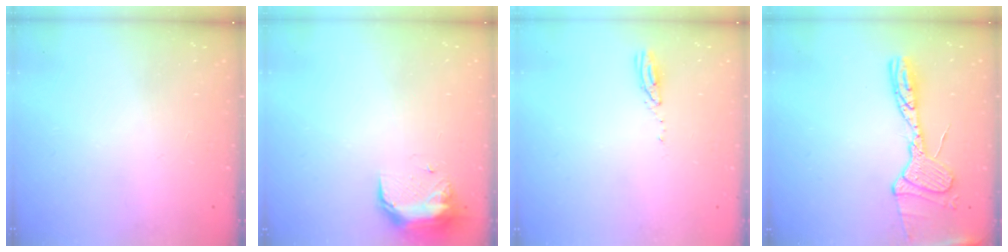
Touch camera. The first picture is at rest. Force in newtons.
{"total": 11.2, "press": 9.8, "slide": 5.5}
{"total": 3.0, "press": 2.9, "slide": 0.3}
{"total": 15.7, "press": 15.6, "slide": 1.4}